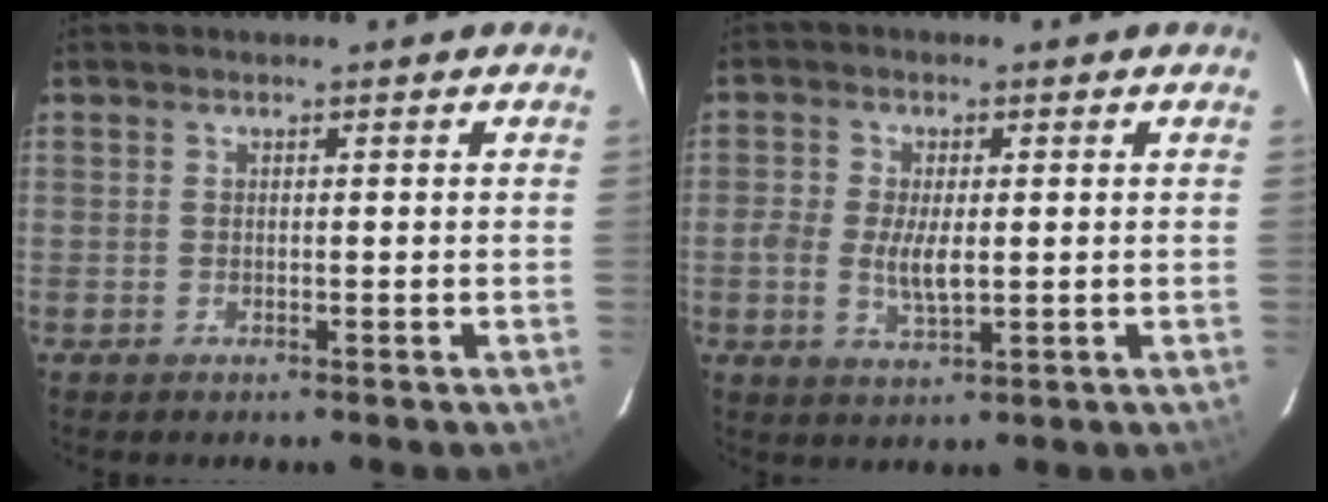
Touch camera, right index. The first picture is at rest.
{"total": 5.4, "force": [-0.5, 2.7, 4.7], "torque": [-0.100, -0.005, -0.013]}